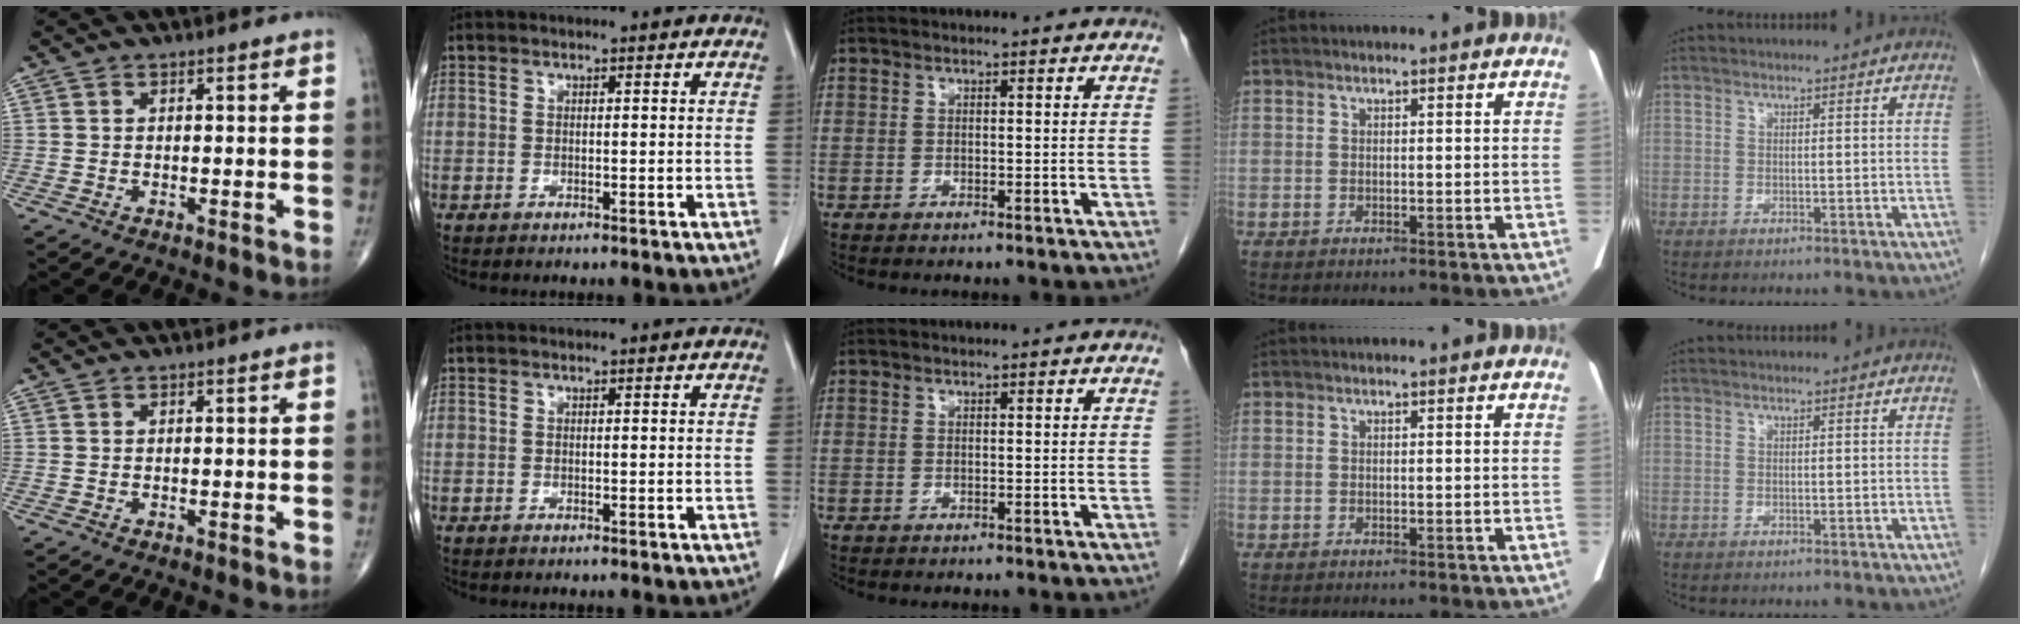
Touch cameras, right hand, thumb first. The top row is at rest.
{}